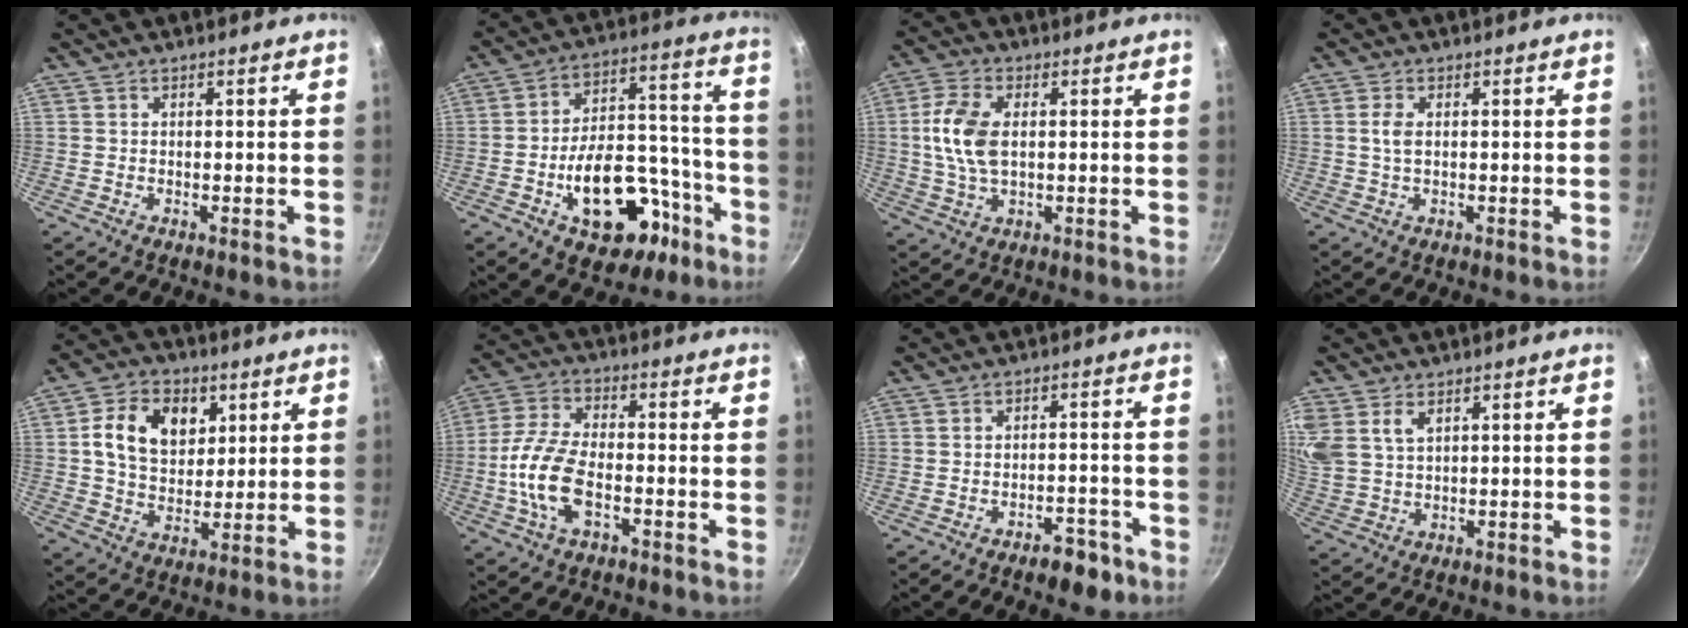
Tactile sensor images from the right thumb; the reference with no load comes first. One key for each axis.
{"total": 19.0, "fx": -8.7, "fy": 10.6, "fz": 13.1, "tx": -0.166, "ty": 0.080, "tz": -0.121}
{"total": 9.8, "fx": 1.0, "fy": 5.4, "fz": 8.0, "tx": -0.175, "ty": 0.005, "tz": 0.020}
{"total": 2.8, "fx": 0.3, "fy": 1.5, "fz": 2.3, "tx": -0.052, "ty": 0.002, "tz": 0.005}
{"total": 13.1, "fx": 3.8, "fy": 9.5, "fz": 8.2, "tx": -0.108, "ty": -0.005, "tz": 0.067}
{"total": 11.4, "fx": -2.9, "fy": 5.9, "fz": 9.3, "tx": -0.196, "ty": 0.022, "tz": -0.060}
{"total": 5.2, "fx": -3.5, "fy": 2.3, "fz": 3.0, "tx": -0.029, "ty": 0.026, "tz": -0.047}
{"total": 10.3, "fx": 4.0, "fy": 6.9, "fz": 6.6, "tx": -0.167, "ty": 0.001, "tz": 0.090}